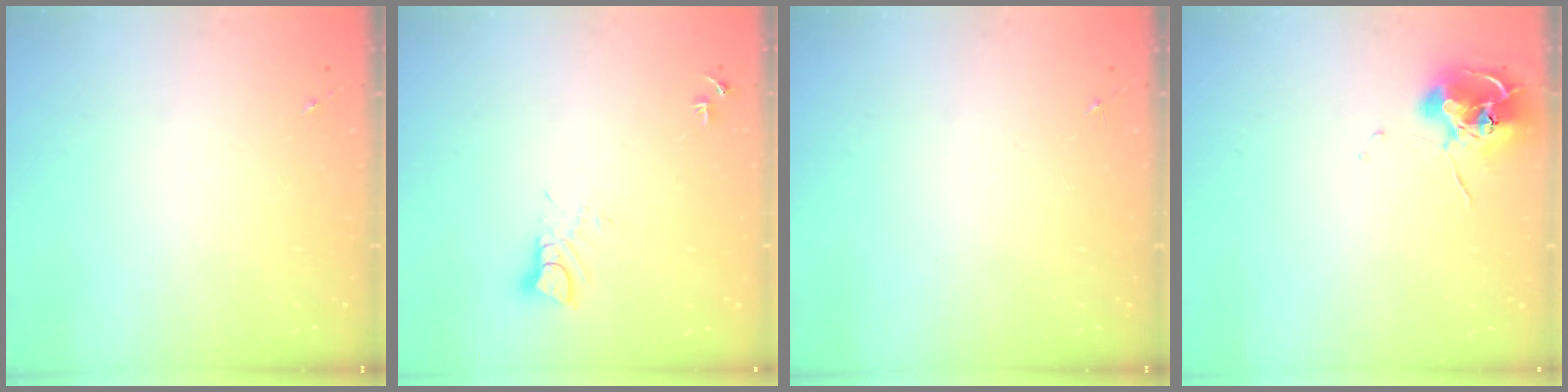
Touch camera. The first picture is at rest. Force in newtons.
{"total": 3.6, "press": 3.6, "slide": 0.3}
{"total": 0.0}
{"total": 9.8, "press": 9.8, "slide": 0.5}